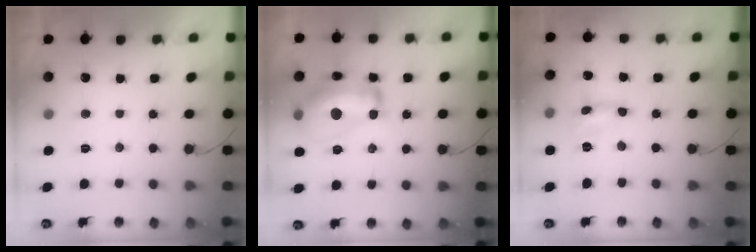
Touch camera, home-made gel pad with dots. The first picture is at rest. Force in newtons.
{"total": 17.3, "press": 17.3, "slide": 1.1}
{"total": 1.7, "press": 1.7, "slide": 0.1}